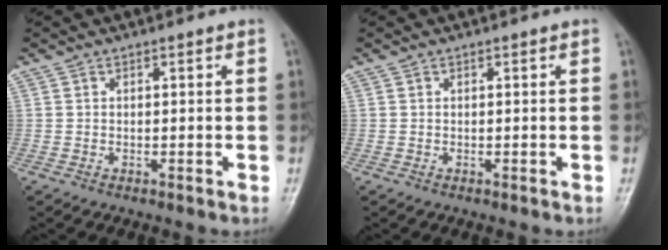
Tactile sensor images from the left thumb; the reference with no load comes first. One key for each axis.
{"total": 0.0}